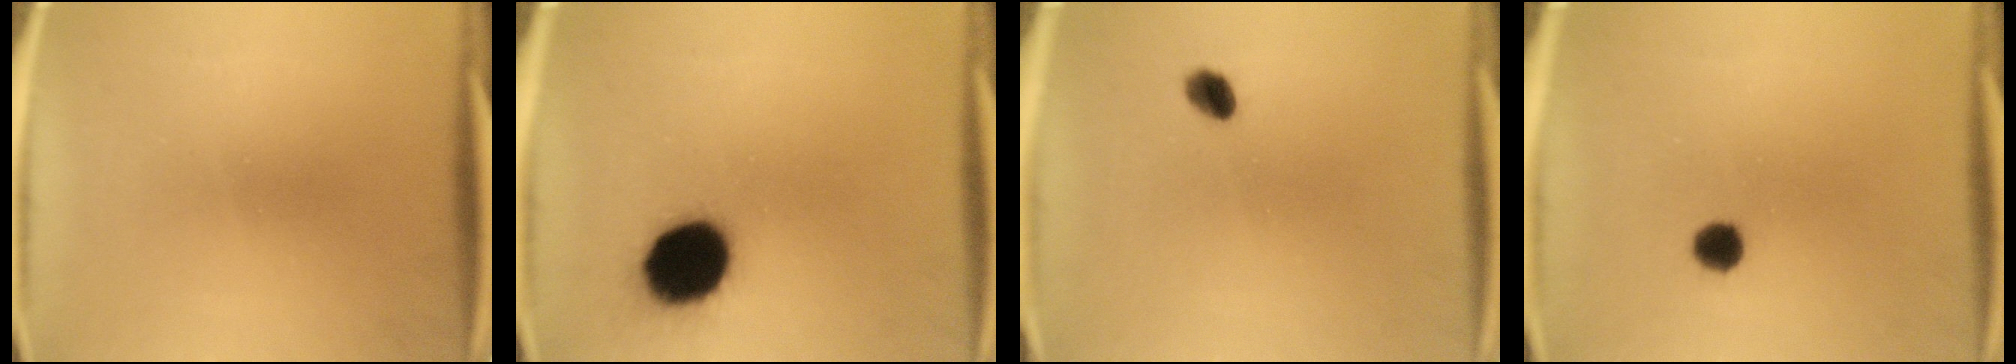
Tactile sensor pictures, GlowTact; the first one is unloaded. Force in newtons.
{"total": 16.6}
{"total": 2.8}
{"total": 2.8}